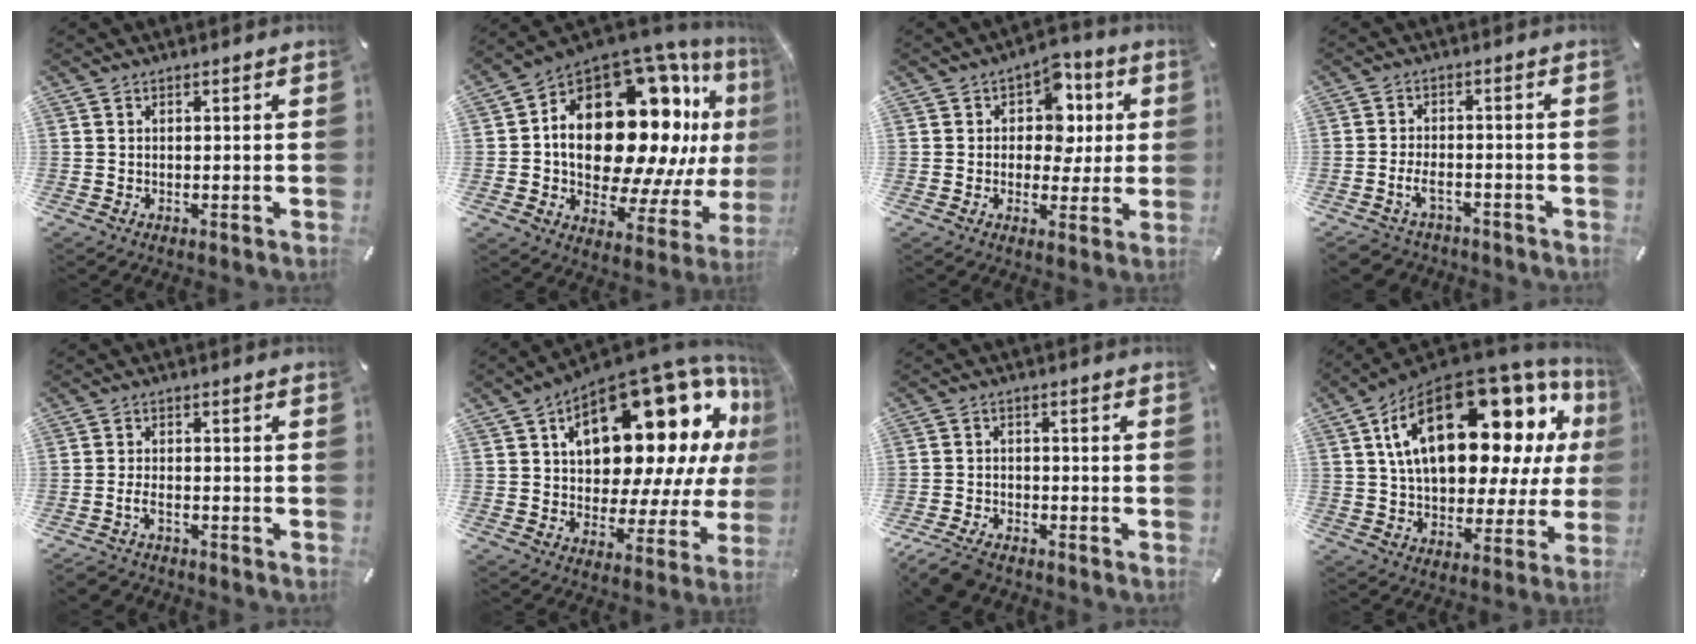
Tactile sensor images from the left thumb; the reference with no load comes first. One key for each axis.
{"total": 25.4, "fx": 6.5, "fy": 15.5, "fz": 19.1, "tx": -0.308, "ty": -0.066, "tz": 0.128}
{"total": 9.4, "fx": 1.8, "fy": 7.6, "fz": 5.2, "tx": -0.061, "ty": -0.006, "tz": 0.027}
{"total": 5.5, "fx": -2.9, "fy": 3.2, "fz": 3.4, "tx": -0.081, "ty": 0.010, "tz": -0.060}
{"total": 3.7, "fx": -2.3, "fy": 1.8, "fz": 2.2, "tx": -0.051, "ty": 0.010, "tz": -0.047}
{"total": 25.1, "fx": 11.1, "fy": 13.1, "fz": 18.3, "tx": -0.269, "ty": -0.093, "tz": 0.187}
{"total": 5.9, "fx": -4.8, "fy": 2.4, "fz": 2.4, "tx": -0.060, "ty": 0.015, "tz": -0.093}
{"total": 27.1, "fx": 9.7, "fy": 14.3, "fz": 20.9, "tx": -0.352, "ty": -0.058, "tz": 0.162}